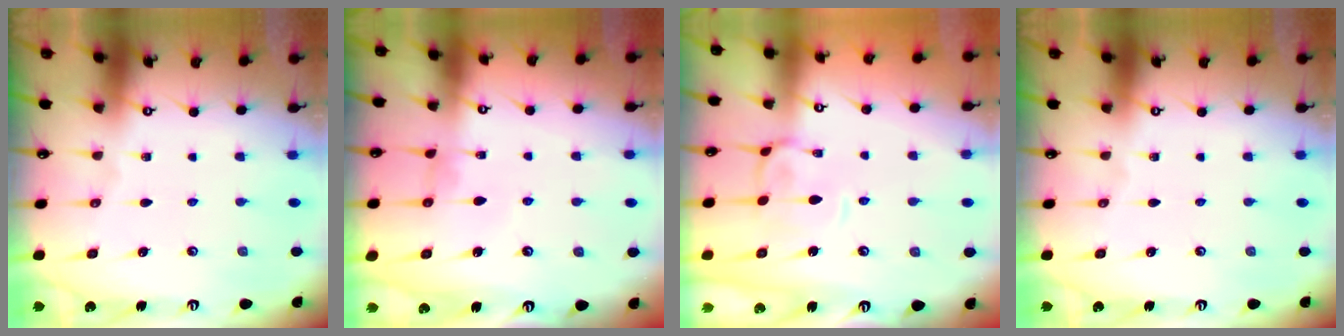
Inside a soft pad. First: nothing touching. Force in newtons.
{"total": 0.7, "press": 0.4, "slide": 0.5}
{"total": 1.5, "press": 1.3, "slide": 0.7}
{"total": 0.0}